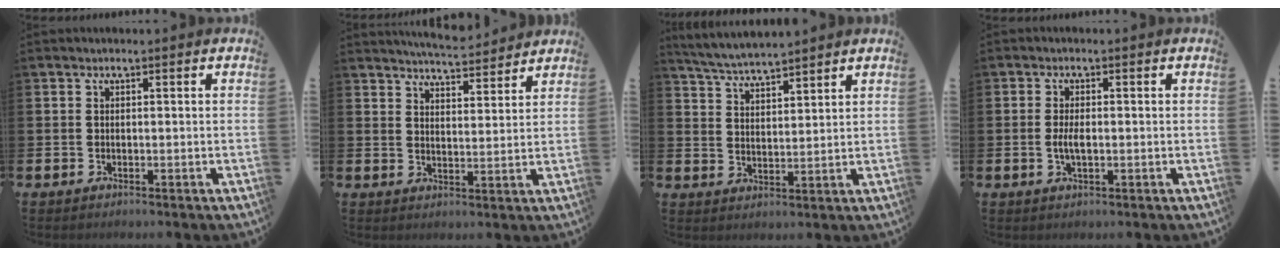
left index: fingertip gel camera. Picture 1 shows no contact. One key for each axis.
{"total": 5.4, "fx": 5.4, "fy": 0.1, "fz": 0.3, "tx": -0.018, "ty": -0.033, "tz": 0.098}
{"total": 4.8, "fx": 4.8, "fy": 0.2, "fz": 0.5, "tx": -0.030, "ty": -0.027, "tz": 0.084}
{"total": 2.6, "fx": -0.2, "fy": 1.0, "fz": 2.4, "tx": -0.040, "ty": -0.001, "tz": -0.005}